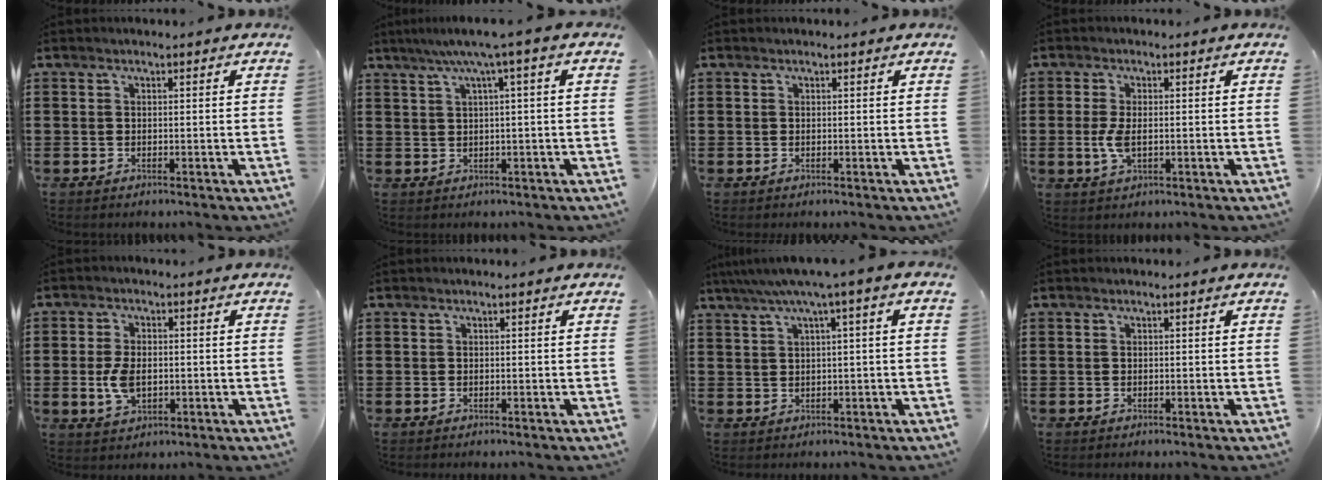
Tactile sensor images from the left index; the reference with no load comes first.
{"total": 4.3, "force": [1.3, -0.5, 4.1], "torque": [-0.081, -0.002, 0.017]}
{"total": 0.0}
{"total": 3.8, "force": [-0.4, 1.6, 3.4], "torque": [-0.090, -0.008, -0.015]}
{"total": 5.2, "force": [-0.5, 3.0, 4.2], "torque": [-0.099, -0.002, -0.012]}
{"total": 0.0}
{"total": 3.9, "force": [1.1, -0.5, 3.7], "torque": [-0.072, -0.006, 0.014]}
{"total": 0.0}